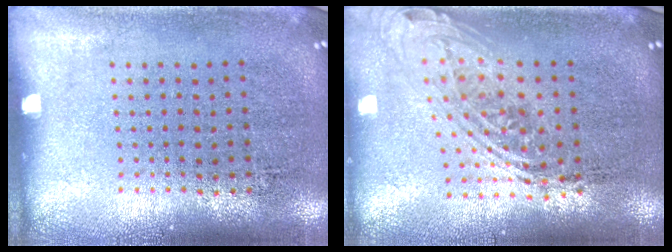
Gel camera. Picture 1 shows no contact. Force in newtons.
{"total": 2.1, "press": 1.6, "slide": 1.4}